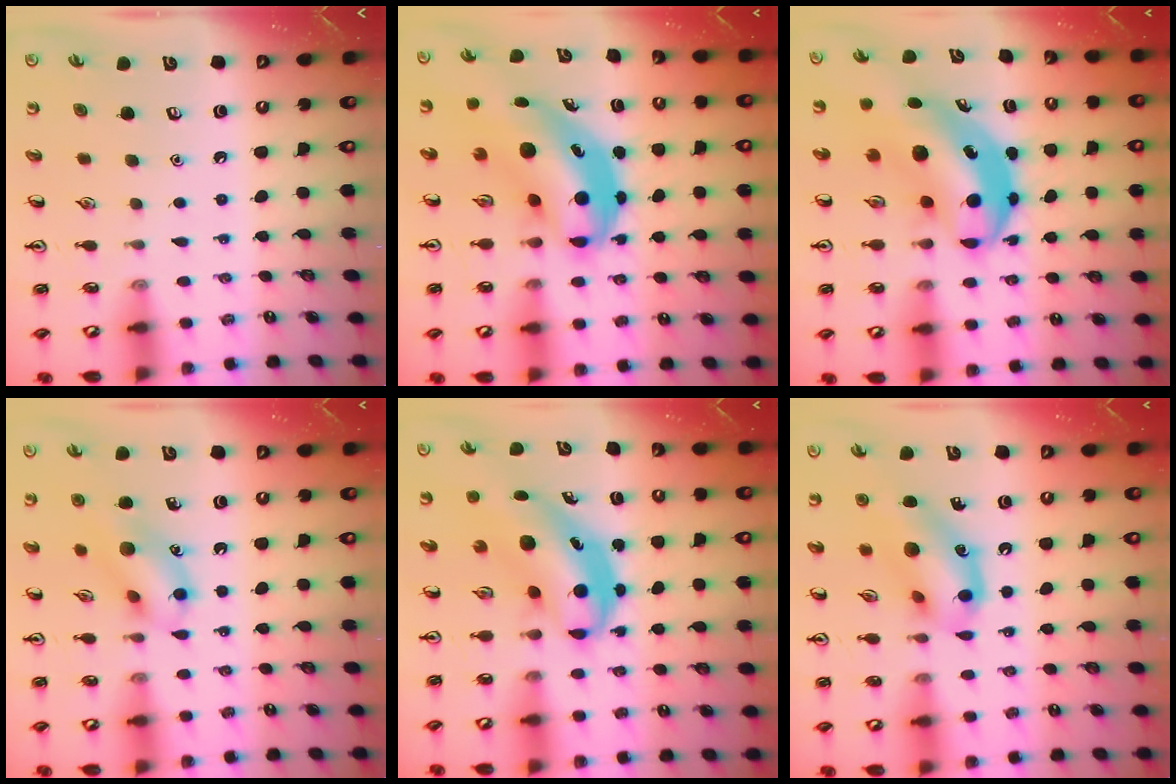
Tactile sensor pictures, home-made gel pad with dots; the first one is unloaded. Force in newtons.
{"total": 7.8, "press": 7.6, "slide": 1.7}
{"total": 8.6, "press": 8.2, "slide": 2.3}
{"total": 11.1, "press": 11.1, "slide": 0.9}
{"total": 5.7, "press": 5.6, "slide": 1.1}
{"total": 13.7, "press": 13.5, "slide": 2.5}